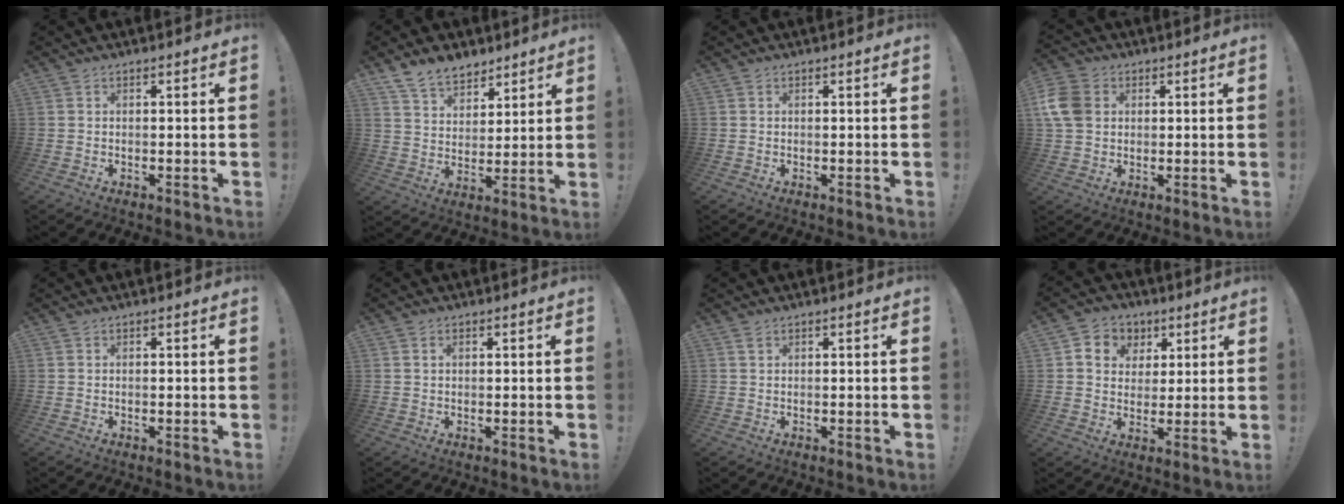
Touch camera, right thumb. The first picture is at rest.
{"total": 10.3, "force": [8.0, 5.9, 3.0], "torque": [-0.059, -0.051, 0.158]}
{"total": 0.0}
{"total": 10.0, "force": [2.0, 7.9, 5.9], "torque": [-0.116, 0.006, 0.044]}
{"total": 0.0}
{"total": 0.9, "force": [0.5, 0.7, 0.4], "torque": [-0.001, -0.001, 0.008]}
{"total": 0.9, "force": [0.6, 0.4, 0.5], "torque": [-0.008, 0.000, 0.011]}
{"total": 8.1, "force": [2.5, 7.4, 2.4], "torque": [-0.032, -0.011, 0.052]}